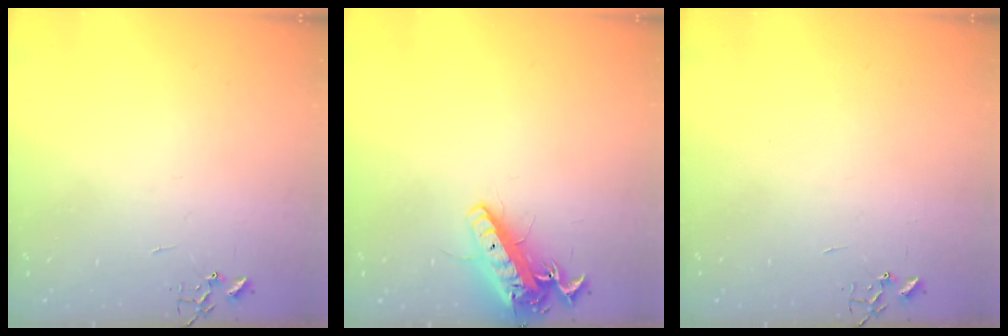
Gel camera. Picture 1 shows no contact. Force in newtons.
{"total": 16.0, "press": 15.7, "slide": 3.1}
{"total": 0.0}